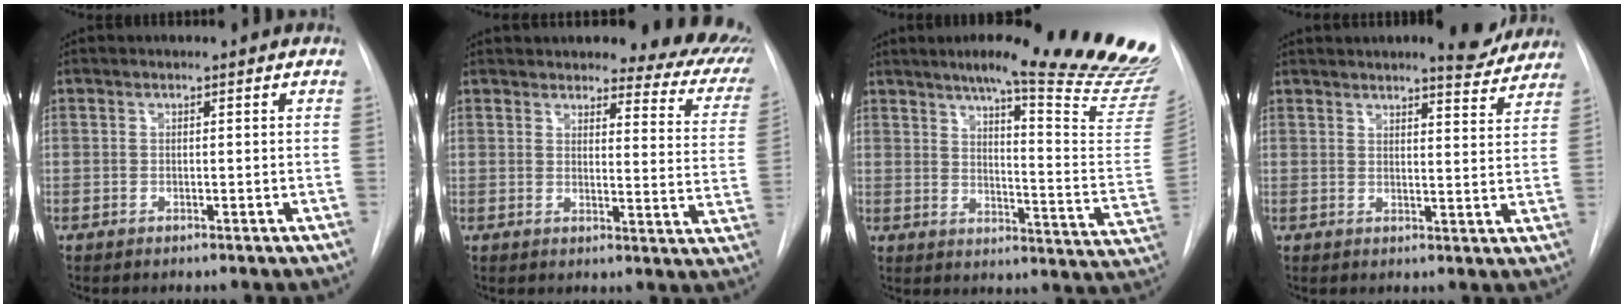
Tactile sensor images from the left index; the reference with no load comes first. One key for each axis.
{"total": 14.9, "fx": 13.1, "fy": 4.1, "fz": 5.6, "tx": -0.027, "ty": -0.047, "tz": 0.122}
{"total": 25.1, "fx": 20.7, "fy": 0.8, "fz": 14.2, "tx": -0.168, "ty": -0.097, "tz": 0.251}
{"total": 8.2, "fx": 7.4, "fy": 1.4, "fz": 3.2, "tx": -0.034, "ty": -0.008, "tz": 0.081}